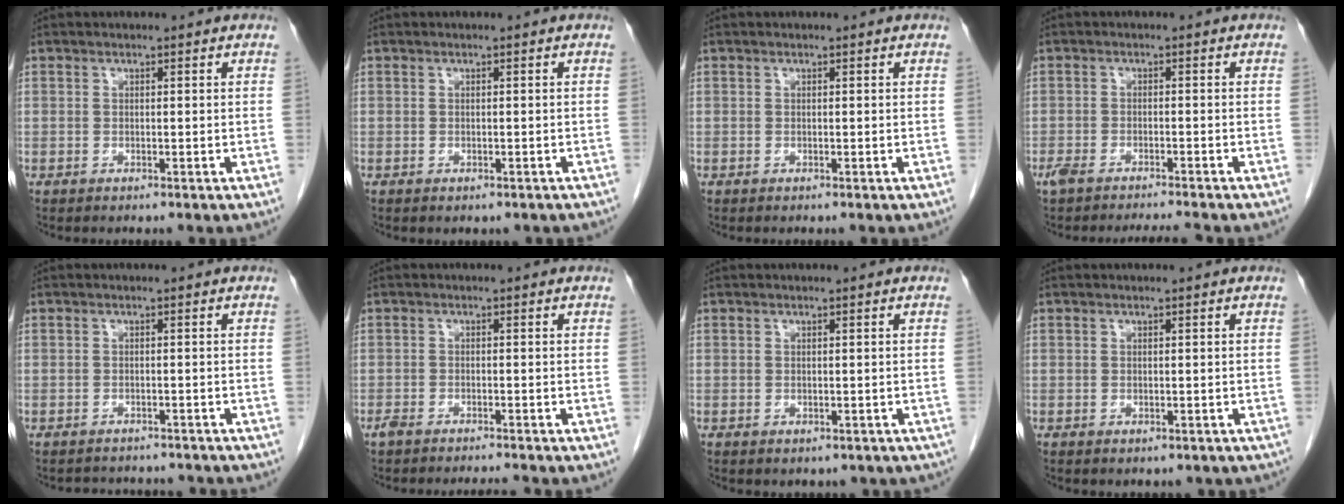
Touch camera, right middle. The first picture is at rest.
{"total": 1.4, "force": [-1.1, 0.8, 0.5], "torque": [-0.008, -0.001, -0.010]}
{"total": 0.0}
{"total": 6.2, "force": [-5.6, 0.4, 2.7], "torque": [-0.046, -0.004, -0.088]}
{"total": 6.1, "force": [-5.7, 1.9, 1.0], "torque": [-0.010, 0.002, -0.065]}
{"total": 3.6, "force": [-3.4, 0.0, 1.4], "torque": [-0.024, -0.004, -0.053]}
{"total": 2.4, "force": [-1.6, 1.5, 0.9], "torque": [-0.007, 0.000, -0.011]}
{"total": 1.5, "force": [-1.1, 1.0, 0.6], "torque": [-0.008, -0.001, -0.007]}